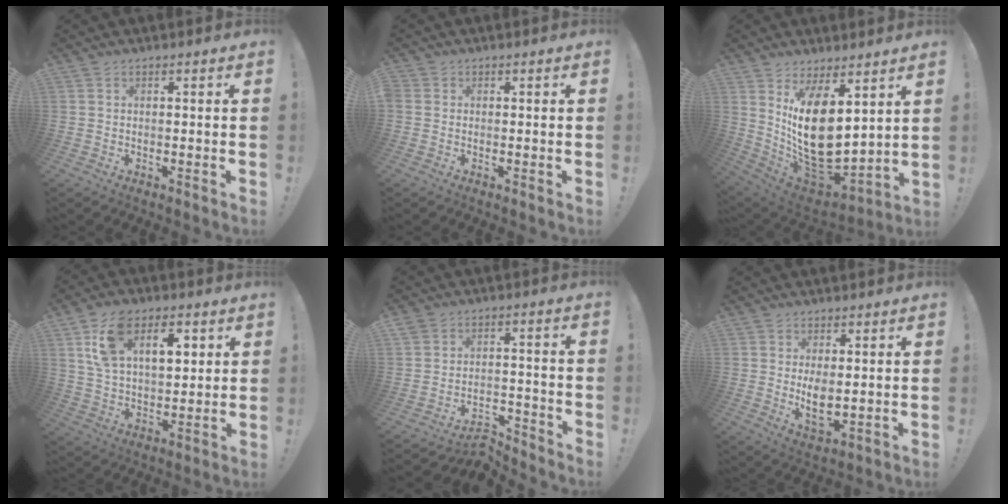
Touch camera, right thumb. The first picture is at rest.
{"total": 1.2, "force": [-0.1, 1.1, 0.5], "torque": [-0.010, 0.003, -0.001]}
{"total": 19.2, "force": [5.0, 10.9, 15.0], "torque": [-0.262, -0.062, 0.102]}
{"total": 15.3, "force": [6.9, 9.2, 10.2], "torque": [-0.157, -0.011, 0.124]}
{"total": 6.2, "force": [-5.1, 2.7, 2.2], "torque": [-0.019, 0.027, -0.088]}
{"total": 5.9, "force": [1.4, 3.4, 4.6], "torque": [-0.052, -0.023, 0.025]}